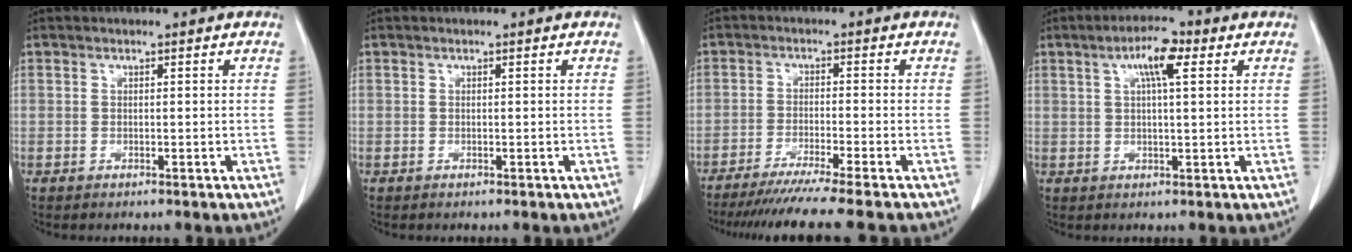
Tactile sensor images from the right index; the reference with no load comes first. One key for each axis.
{"total": 0.0}
{"total": 11.1, "fx": -9.5, "fy": -2.0, "fz": 5.4, "tx": -0.056, "ty": -0.037, "tz": -0.148}
{"total": 5.6, "fx": 2.3, "fy": 0.8, "fz": 5.0, "tx": -0.092, "ty": 0.010, "tz": 0.036}